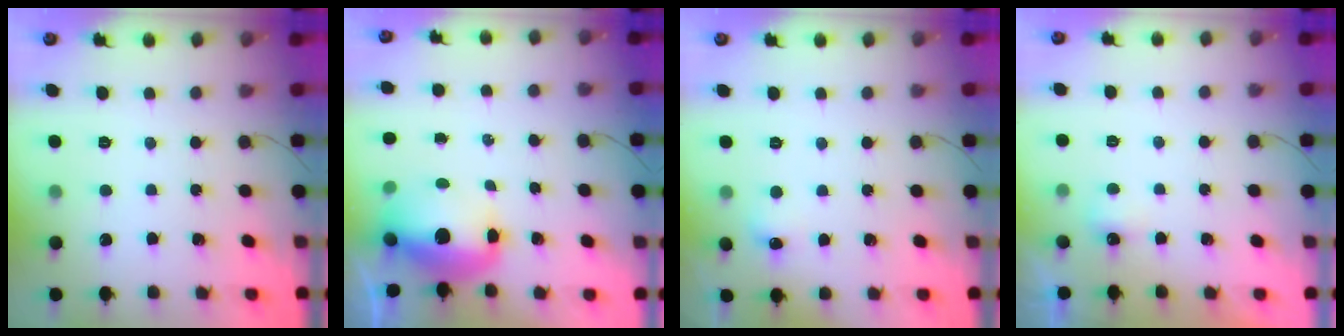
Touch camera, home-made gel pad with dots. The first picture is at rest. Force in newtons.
{"total": 11.4, "press": 11.1, "slide": 2.6}
{"total": 4.7, "press": 4.6, "slide": 1.3}
{"total": 2.3, "press": 2.2, "slide": 0.6}